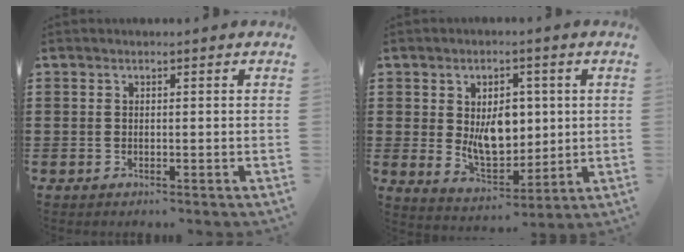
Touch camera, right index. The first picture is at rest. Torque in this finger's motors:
{"motor_torque": [1.42, 0.71, 0.49, 0.07]}